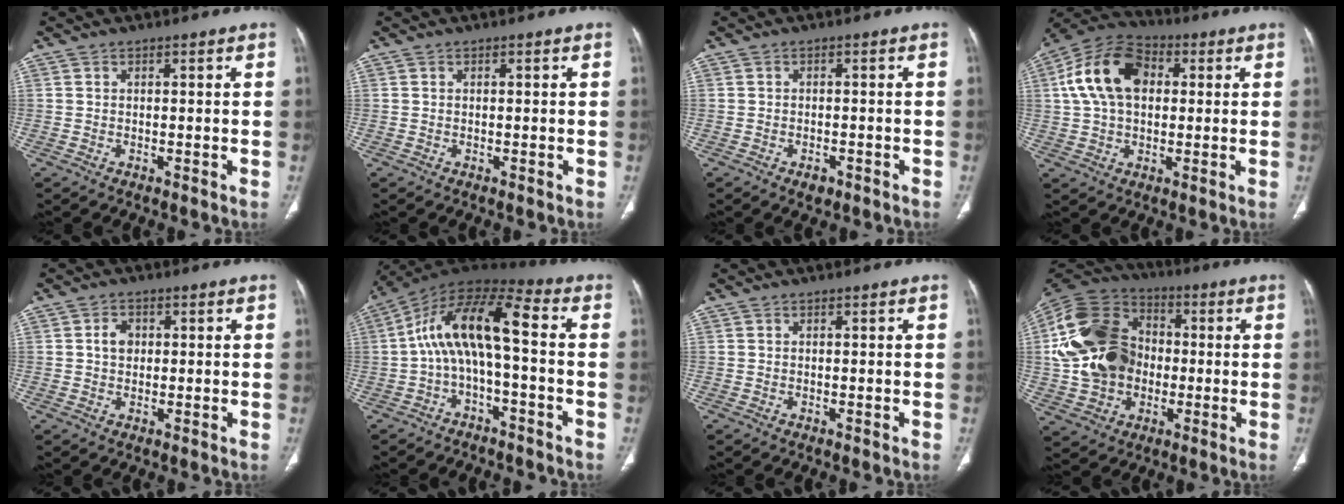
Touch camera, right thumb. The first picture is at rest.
{"total": 0.0}
{"total": 1.9, "force": [-1.1, 1.1, 1.1], "torque": [-0.015, 0.004, -0.012]}
{"total": 14.7, "force": [2.8, 9.6, 10.7], "torque": [-0.194, 0.025, 0.041]}
{"total": 3.0, "force": [0.5, 2.4, 1.8], "torque": [-0.023, 0.005, 0.006]}
{"total": 13.3, "force": [-1.0, 5.1, 12.3], "torque": [-0.227, 0.067, -0.027]}
{"total": 0.0}
{"total": 21.8, "force": [-0.3, 17.0, 13.6], "torque": [-0.255, 0.023, -0.004]}